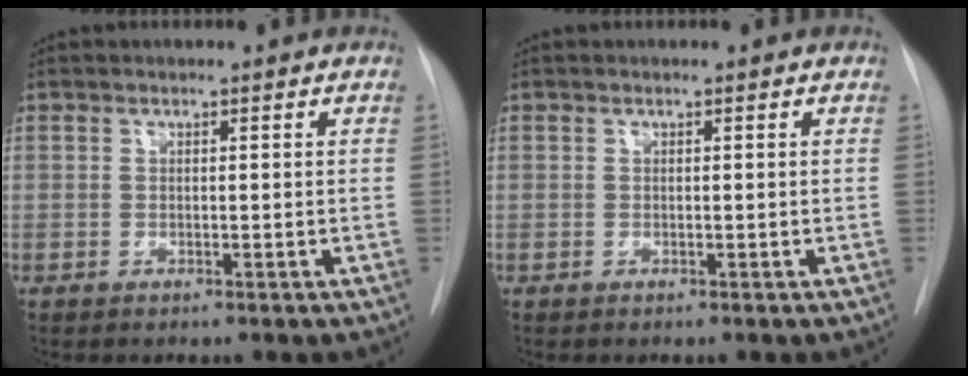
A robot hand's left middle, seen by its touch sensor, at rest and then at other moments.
{"total": 0.0}